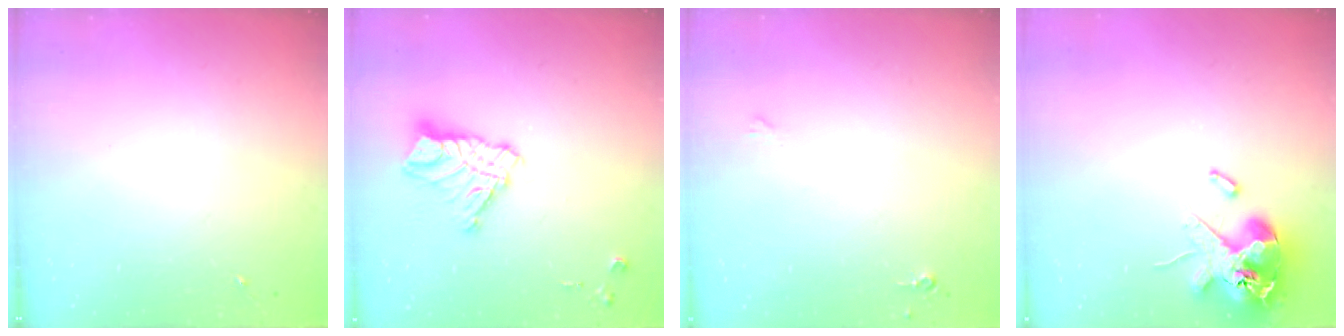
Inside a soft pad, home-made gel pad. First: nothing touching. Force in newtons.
{"total": 11.6, "press": 11.6, "slide": 1.0}
{"total": 3.8, "press": 3.8, "slide": 0.6}
{"total": 13.4, "press": 13.2, "slide": 2.3}